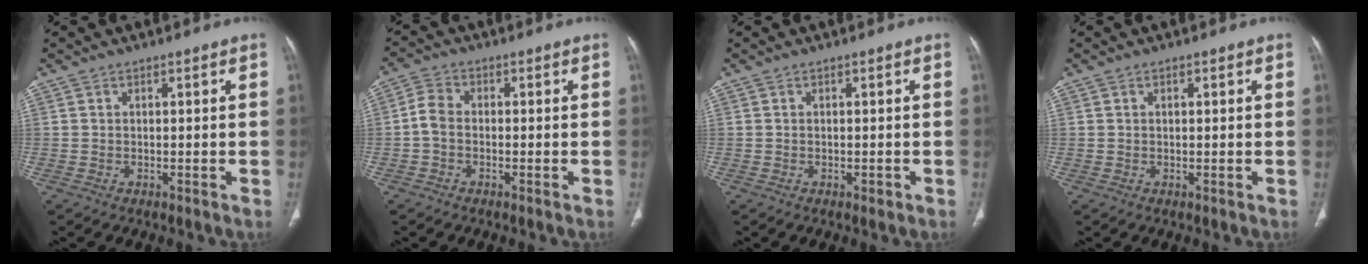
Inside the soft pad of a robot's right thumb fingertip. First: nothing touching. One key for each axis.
{"total": 3.6, "fx": -0.8, "fy": 2.5, "fz": 2.5, "tx": -0.050, "ty": 0.012, "tz": -0.024}
{"total": 0.5, "fx": -0.3, "fy": 0.2, "fz": 0.3, "tx": -0.005, "ty": 0.002, "tz": -0.003}
{"total": 0.5, "fx": 0.2, "fy": 0.2, "fz": 0.5, "tx": -0.007, "ty": -0.001, "tz": 0.004}